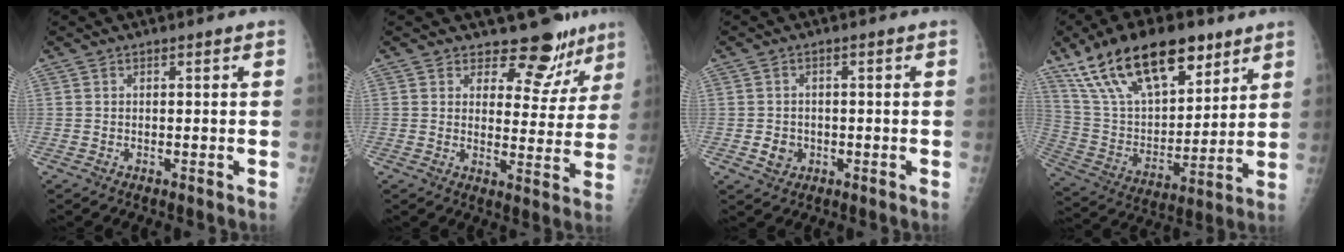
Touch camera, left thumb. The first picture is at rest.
{"total": 9.3, "force": [7.7, 4.8, 1.8], "torque": [0.016, -0.061, 0.091]}
{"total": 3.2, "force": [-0.8, 2.8, 1.2], "torque": [-0.010, 0.004, -0.008]}
{"total": 24.0, "force": [15.0, 11.0, 15.1], "torque": [-0.237, -0.035, 0.276]}